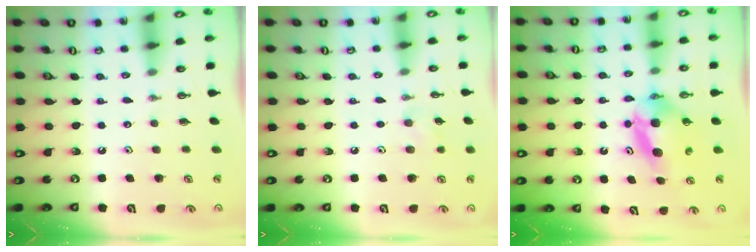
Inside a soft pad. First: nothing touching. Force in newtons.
{"total": 6.7, "press": 6.4, "slide": 2.1}
{"total": 7.8, "press": 5.4, "slide": 5.7}